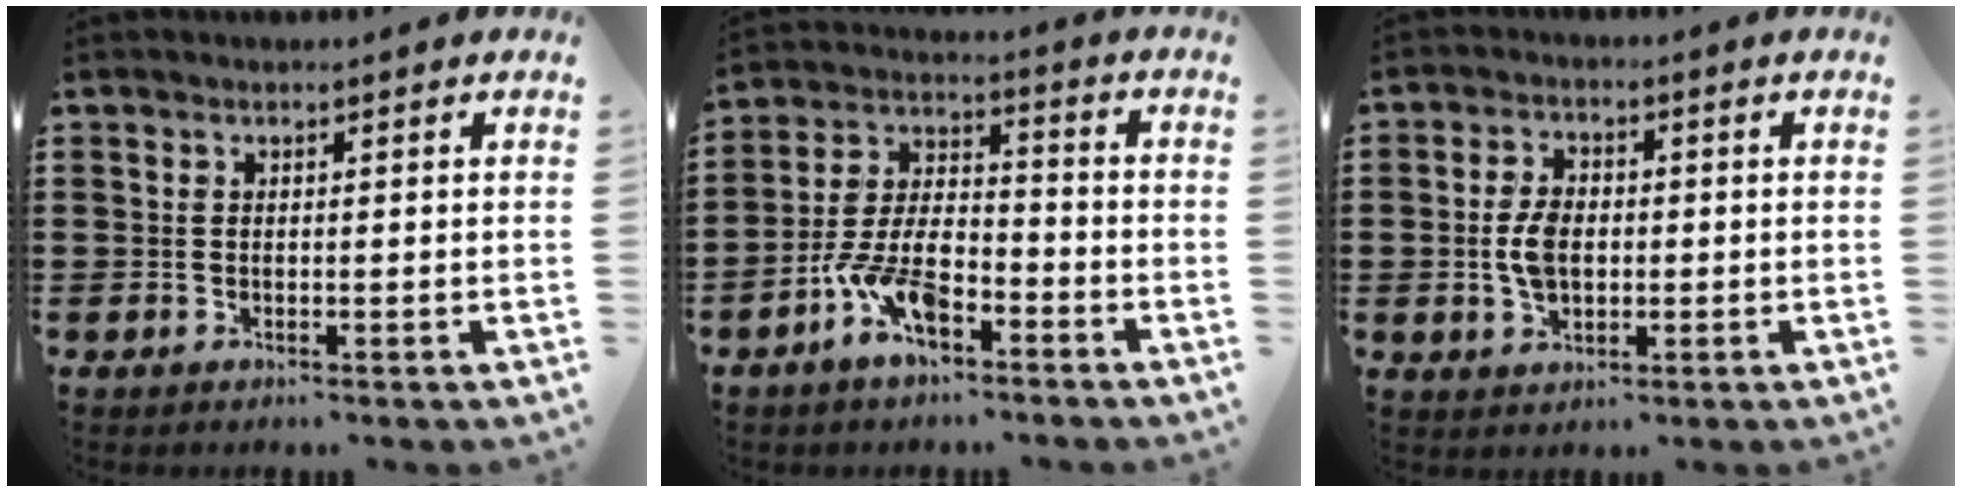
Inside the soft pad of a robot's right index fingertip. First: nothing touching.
{"total": 8.8, "force": [-4.7, 3.9, 6.3], "torque": [-0.152, 0.000, -0.092]}
{"total": 5.2, "force": [-0.3, 3.2, 4.1], "torque": [-0.102, -0.001, -0.012]}